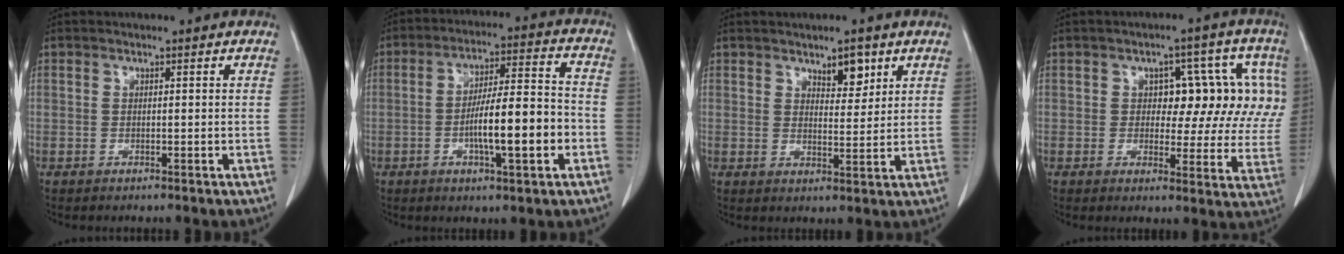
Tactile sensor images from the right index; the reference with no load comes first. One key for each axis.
{"total": 11.8, "fx": -3.1, "fy": 1.6, "fz": 11.3, "tx": -0.191, "ty": 0.014, "tz": -0.048}
{"total": 4.2, "fx": 2.7, "fy": 1.6, "fz": 2.8, "tx": -0.039, "ty": -0.004, "tz": 0.043}
{"total": 11.4, "fx": 2.2, "fy": 6.2, "fz": 9.4, "tx": -0.094, "ty": 0.033, "tz": 0.028}